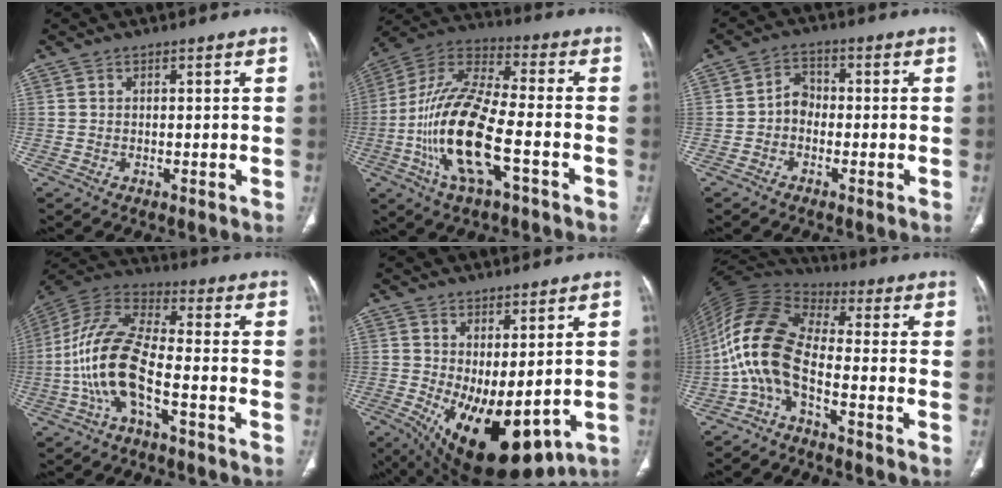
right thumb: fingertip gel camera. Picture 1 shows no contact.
{"total": 20.0, "force": [-5.7, 7.1, 17.8], "torque": [-0.370, 0.030, -0.105]}
{"total": 3.8, "force": [-1.1, 2.9, 2.1], "torque": [-0.020, 0.020, -0.031]}
{"total": 15.2, "force": [-4.9, 6.0, 13.1], "torque": [-0.285, 0.048, -0.096]}
{"total": 16.6, "force": [-3.2, 7.6, 14.4], "torque": [-0.226, -0.019, -0.018]}
{"total": 12.2, "force": [-4.3, 5.0, 10.2], "torque": [-0.227, 0.065, -0.099]}